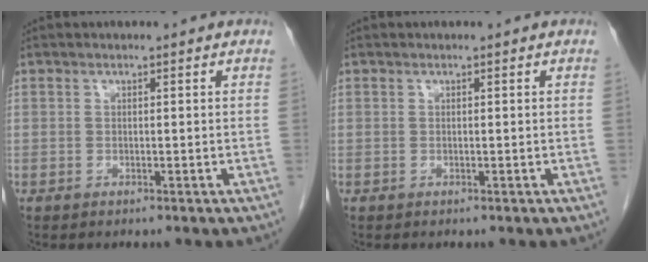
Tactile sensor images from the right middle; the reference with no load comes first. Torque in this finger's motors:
{"motor_torque": [0.01, -0.01, 0.00, -0.01]}